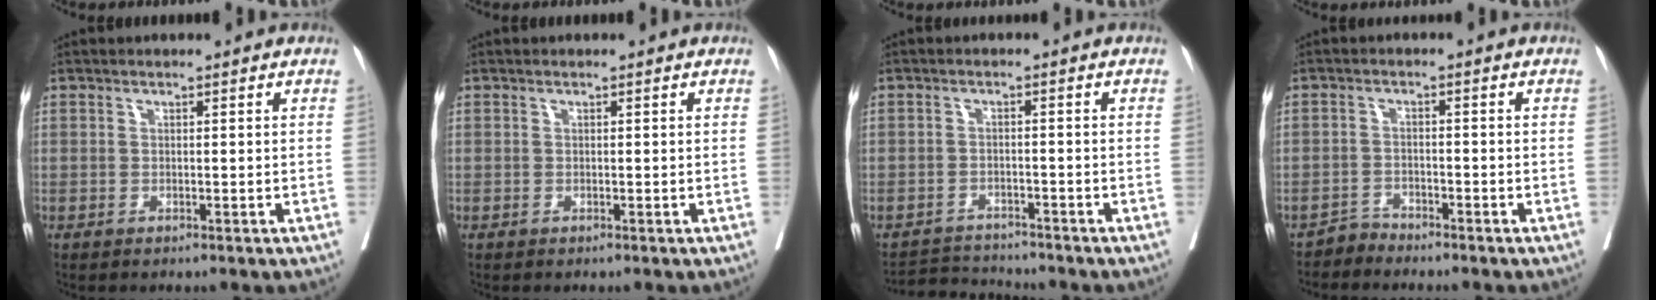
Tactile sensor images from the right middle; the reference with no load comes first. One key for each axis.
{"total": 0.0}
{"total": 4.4, "fx": -4.3, "fy": -0.2, "fz": -0.9, "tx": 0.015, "ty": -0.006, "tz": -0.073}
{"total": 2.0, "fx": -1.7, "fy": 0.1, "fz": -0.9, "tx": 0.028, "ty": -0.006, "tz": -0.032}